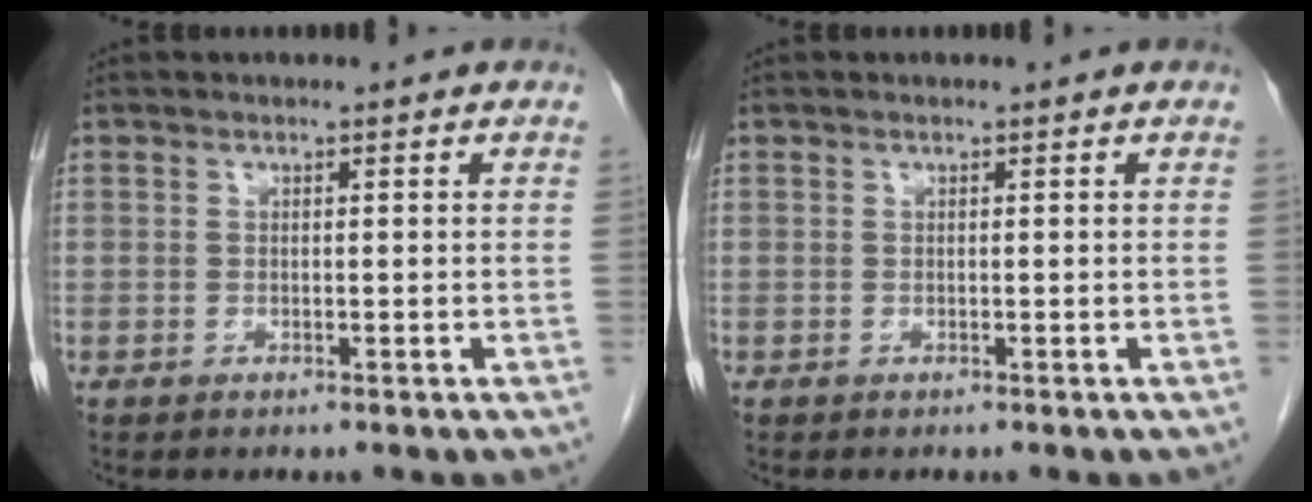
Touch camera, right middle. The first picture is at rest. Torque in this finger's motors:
{"motor_torque": [0.30, -0.17, 0.04, 0.01]}